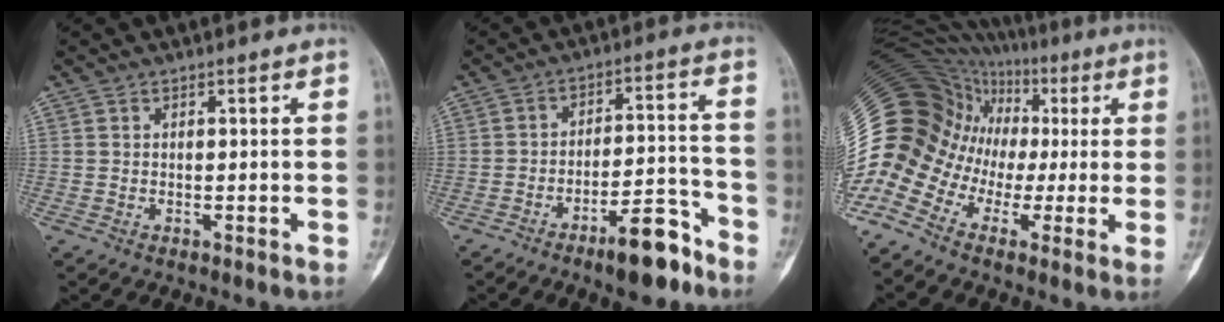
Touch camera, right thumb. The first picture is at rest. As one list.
[{"total": 10.6, "force": [-7.2, 3.5, 6.9], "torque": [-0.092, 0.064, -0.113]}, {"total": 20.4, "force": [-4.0, 16.7, 10.9], "torque": [-0.230, 0.087, -0.078]}]